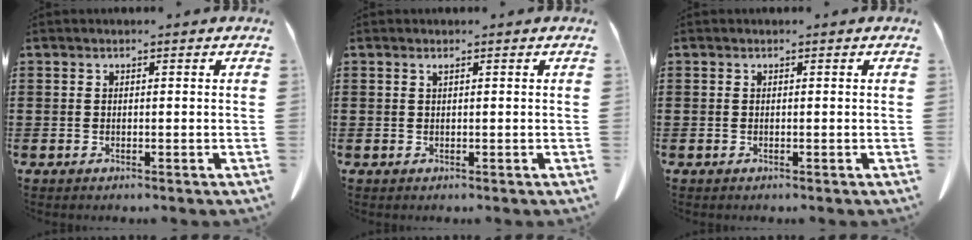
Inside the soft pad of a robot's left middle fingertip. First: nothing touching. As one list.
[{"total": 0.5, "force": [0.3, 0.0, 0.4], "torque": [-0.010, -0.001, 0.007]}, {"total": 0.0}]